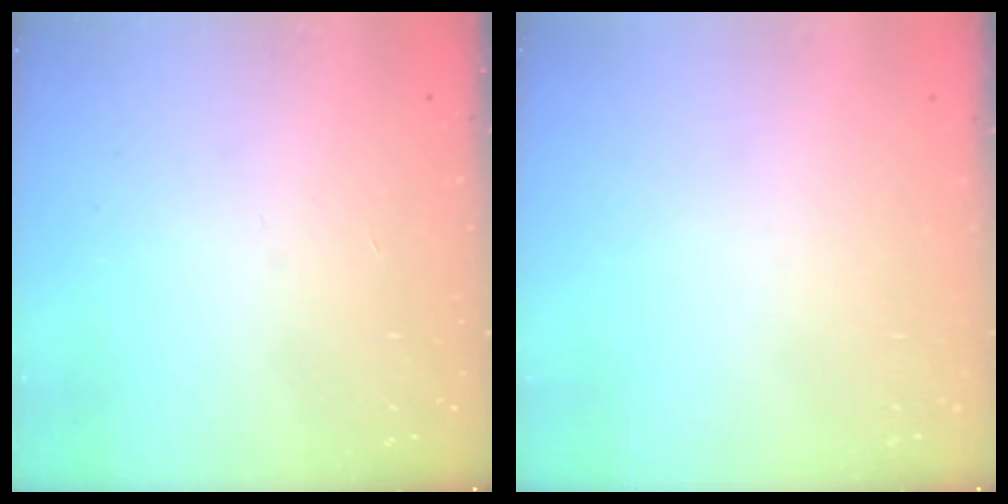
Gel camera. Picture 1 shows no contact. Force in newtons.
{"total": 0.0}